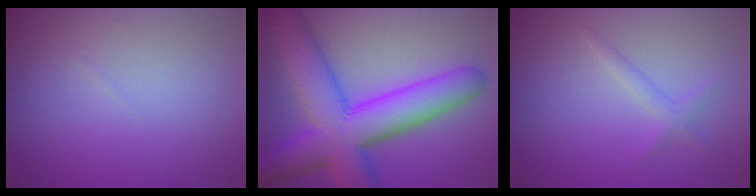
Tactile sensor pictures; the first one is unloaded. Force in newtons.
{"total": 11.2, "press": 11.2, "slide": 0.1}
{"total": 1.4, "press": 1.4, "slide": 0.1}